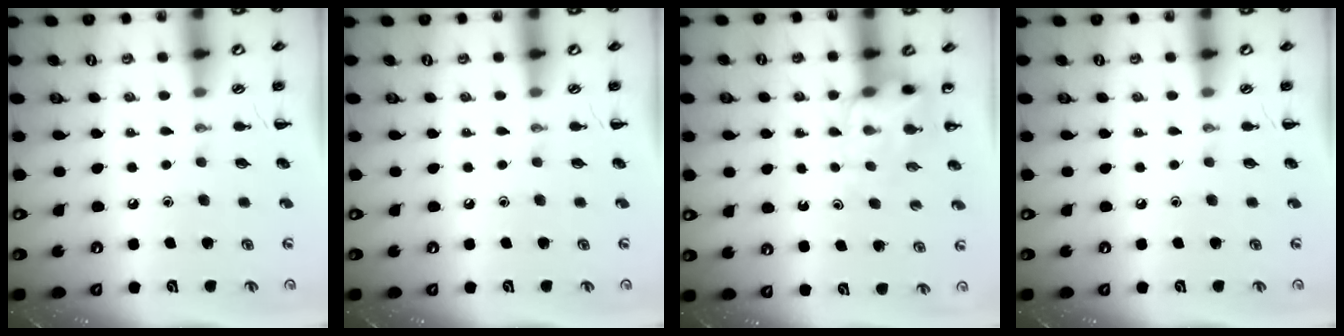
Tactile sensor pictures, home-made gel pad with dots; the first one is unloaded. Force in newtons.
{"total": 0.0}
{"total": 5.3, "press": 5.3, "slide": 0.5}
{"total": 0.0}